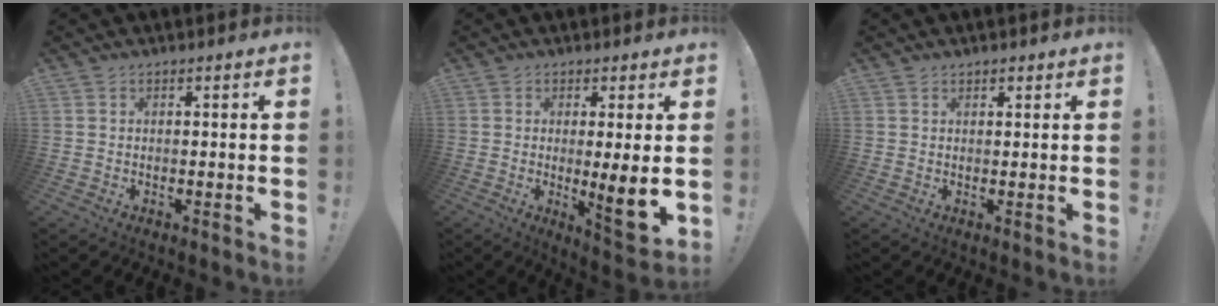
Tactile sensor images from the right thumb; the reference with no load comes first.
{"total": 9.3, "force": [0.1, 0.5, 9.3], "torque": [-0.115, -0.026, 0.001]}
{"total": 1.2, "force": [1.0, 0.6, 0.3], "torque": [-0.001, -0.002, 0.018]}